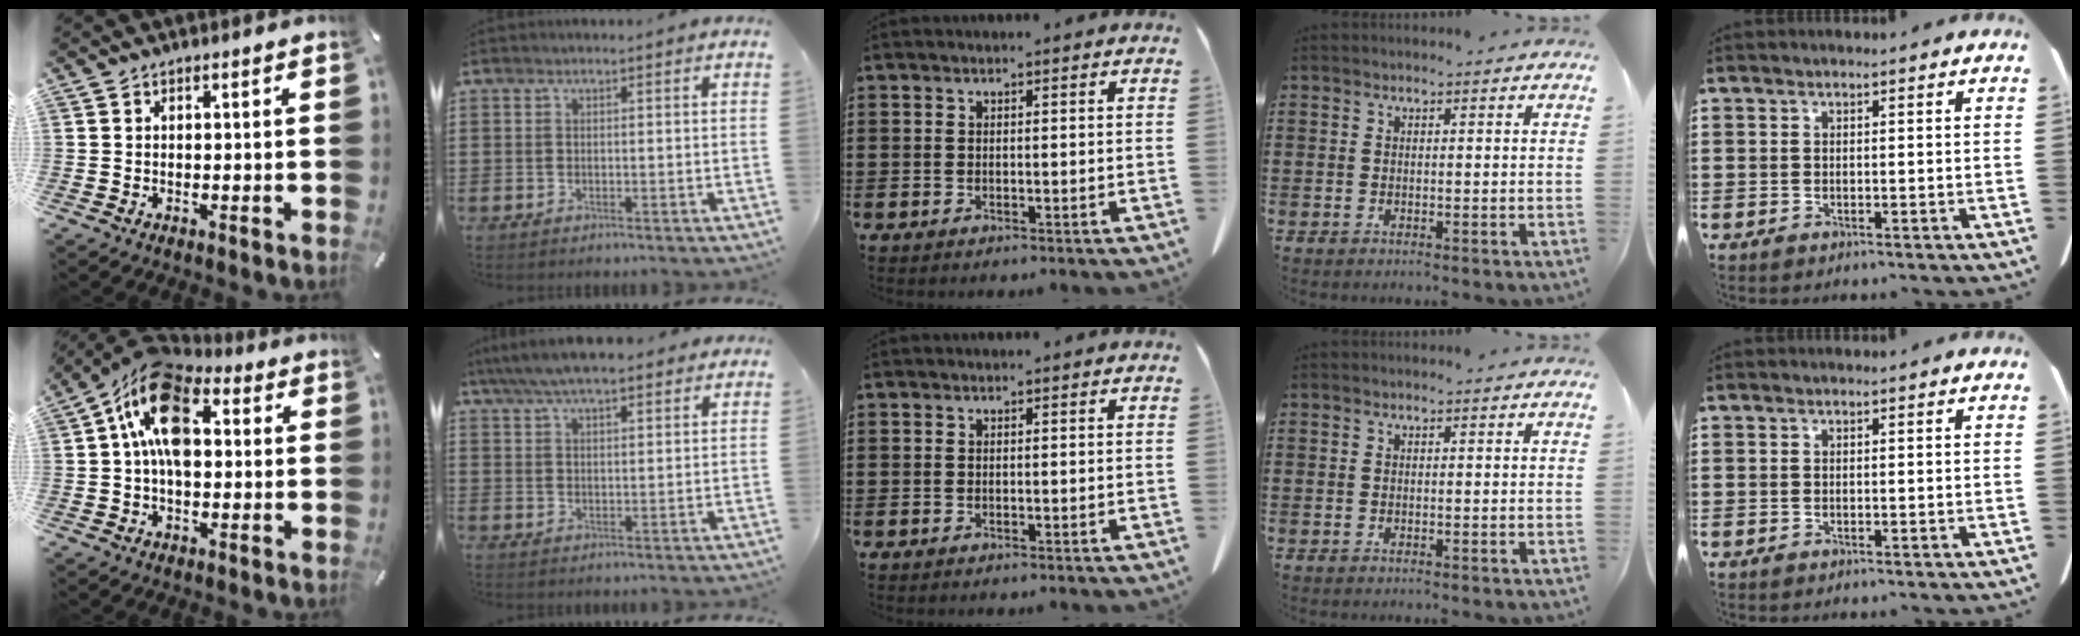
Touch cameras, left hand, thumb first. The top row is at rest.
{"thumb": {"total": 14.6, "force": [2.9, 8.8, 11.2], "torque": [-0.203, 0.000, 0.051]}, "index": {"total": 6.0, "force": [5.1, 1.2, 2.9], "torque": [-0.070, -0.007, 0.094]}}